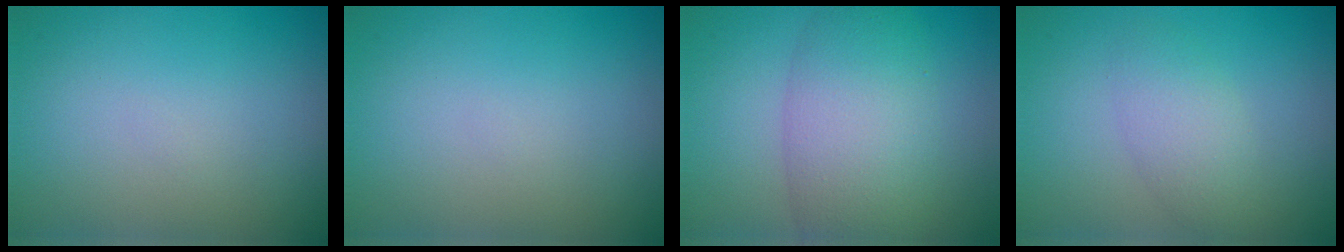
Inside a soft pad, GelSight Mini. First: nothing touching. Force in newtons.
{"total": 0.0}
{"total": 7.1, "press": 7.1, "slide": 0.2}
{"total": 2.7, "press": 2.7, "slide": 0.1}